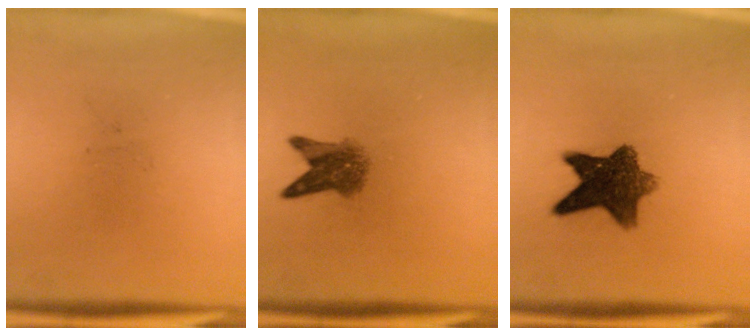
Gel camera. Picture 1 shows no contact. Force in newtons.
{"total": 4.1}
{"total": 9.2}